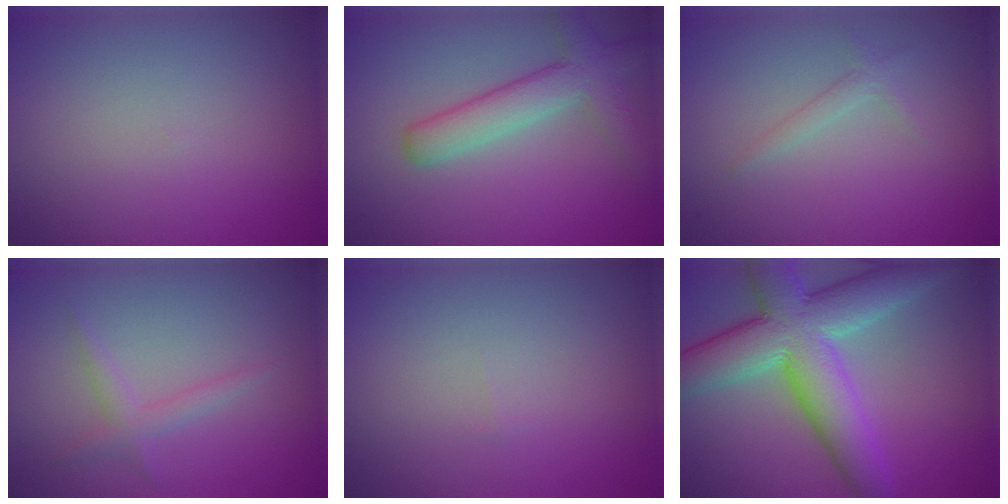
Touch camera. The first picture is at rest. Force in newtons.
{"total": 4.3, "press": 4.3, "slide": 0.2}
{"total": 1.1, "press": 1.1, "slide": 0.1}
{"total": 1.6, "press": 1.6, "slide": 0.1}
{"total": 0.0}
{"total": 10.0, "press": 9.9, "slide": 0.8}